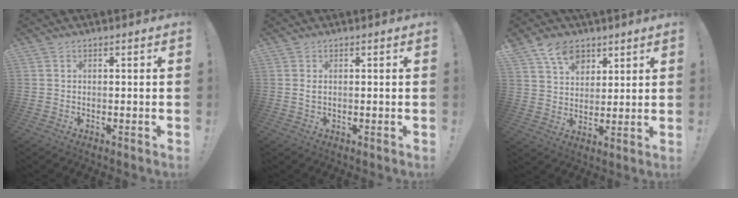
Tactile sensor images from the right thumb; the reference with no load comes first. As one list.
[{"total": 1.1, "force": [0.3, 0.5, 0.9], "torque": [-0.012, 0.001, 0.004]}, {"total": 10.1, "force": [6.5, 6.5, 4.0], "torque": [-0.069, -0.033, 0.128]}]